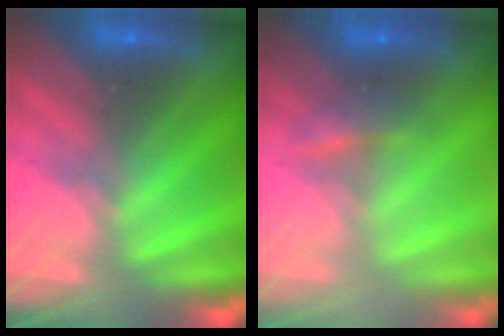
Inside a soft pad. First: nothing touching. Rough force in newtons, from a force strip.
{"total": 2.2}